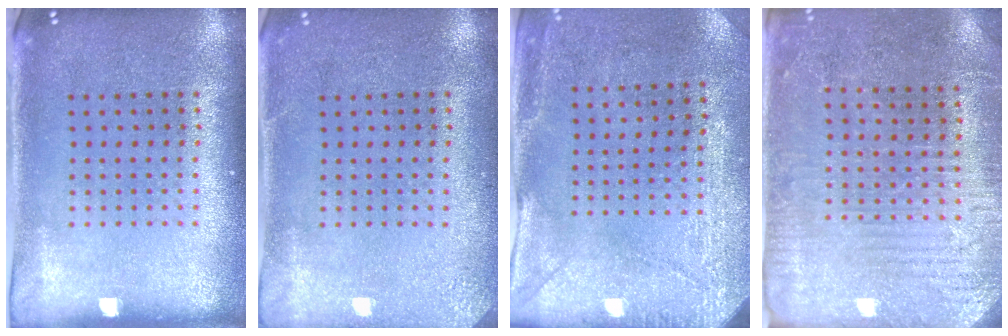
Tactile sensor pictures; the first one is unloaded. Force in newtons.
{"total": 2.4, "press": 2.4, "slide": 0.3}
{"total": 3.0, "press": 2.6, "slide": 1.4}
{"total": 2.9, "press": 2.8, "slide": 0.6}